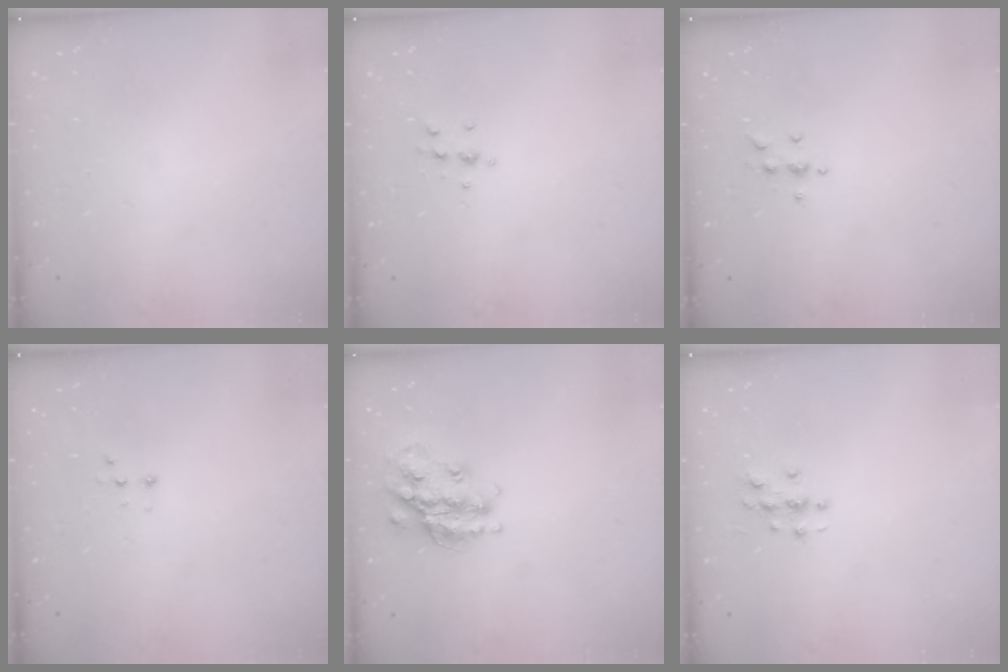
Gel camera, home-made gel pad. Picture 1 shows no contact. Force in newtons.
{"total": 5.8, "press": 5.8, "slide": 0.6}
{"total": 5.7, "press": 5.7, "slide": 0.5}
{"total": 2.7, "press": 2.7, "slide": 0.5}
{"total": 16.9, "press": 16.9, "slide": 1.2}
{"total": 2.8, "press": 2.8, "slide": 0.3}